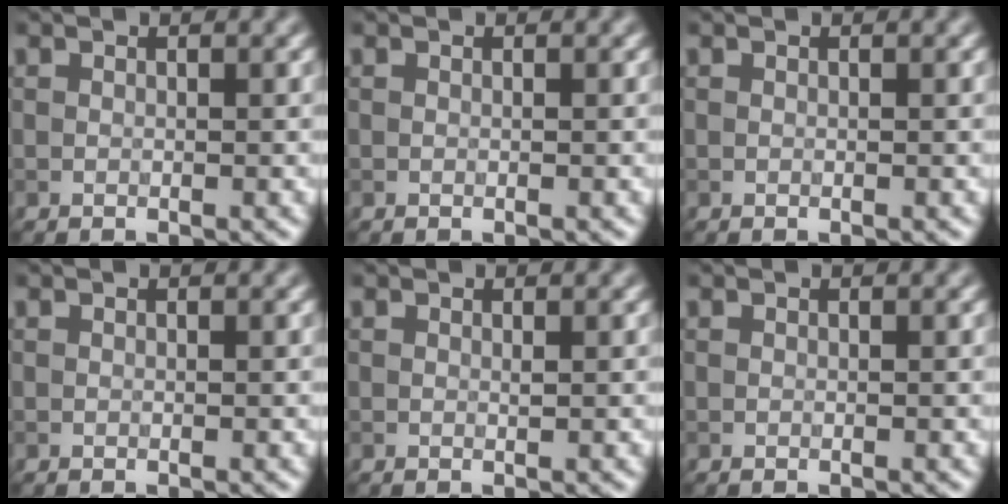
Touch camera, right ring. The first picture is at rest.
{"total": 0.0}
{"total": 0.0}
{"total": 0.0}
{"total": 0.0}
{"total": 0.0}